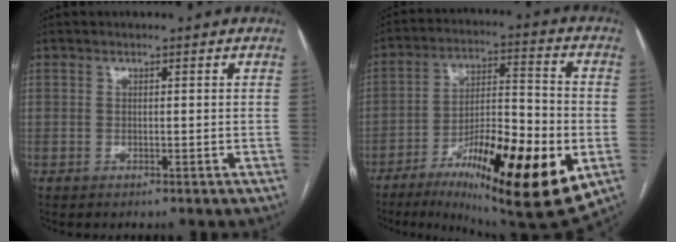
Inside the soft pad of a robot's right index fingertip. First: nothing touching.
{"total": 23.3, "force": [-9.0, 4.6, 21.0], "torque": [-0.296, -0.019, -0.133]}